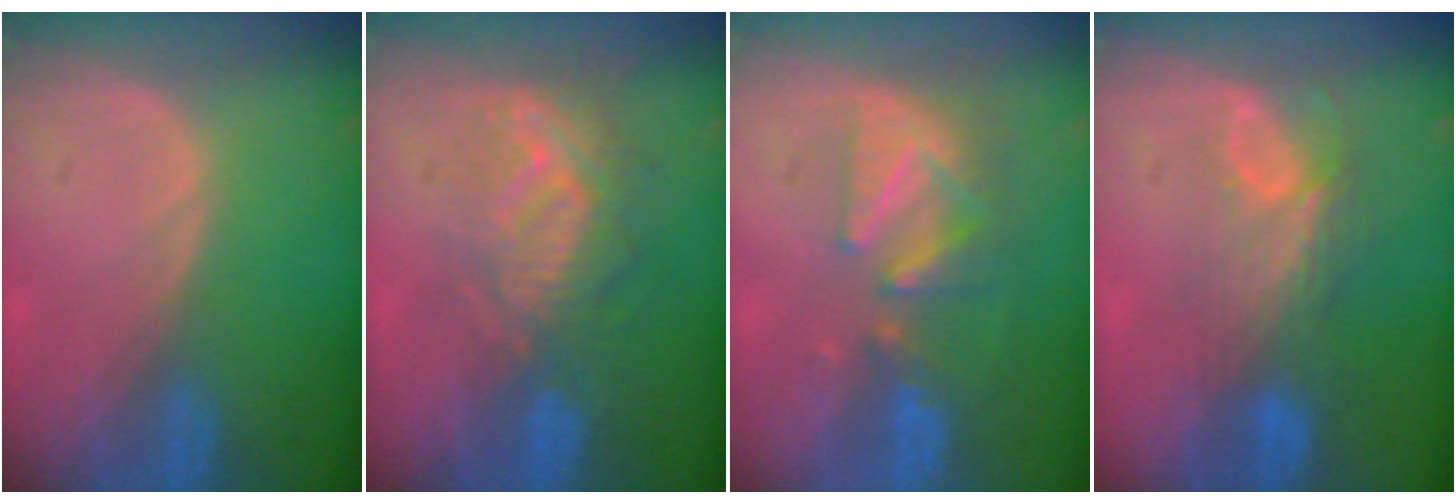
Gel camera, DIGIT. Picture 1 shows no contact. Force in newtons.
{"total": 9.4, "press": 8.5, "slide": 4.1}
{"total": 8.6, "press": 8.0, "slide": 3.1}
{"total": 7.6, "press": 6.6, "slide": 3.7}